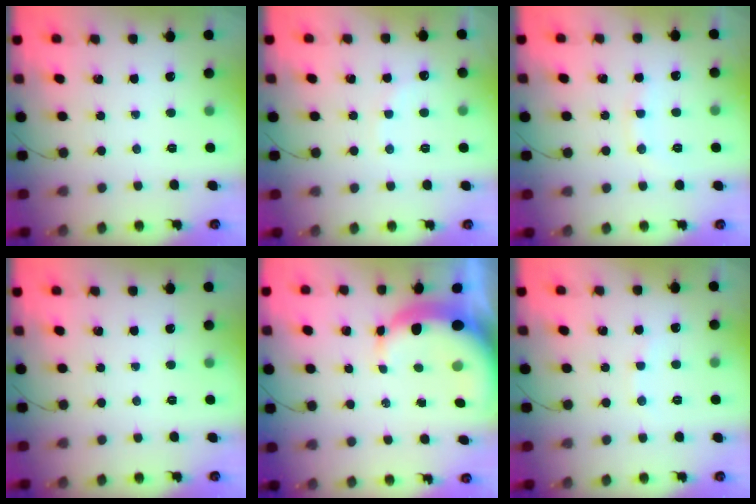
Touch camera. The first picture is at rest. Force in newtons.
{"total": 5.3, "press": 5.2, "slide": 1.0}
{"total": 7.7, "press": 7.7, "slide": 1.1}
{"total": 0.0}
{"total": 8.4, "press": 8.3, "slide": 1.5}
{"total": 4.1, "press": 4.0, "slide": 0.9}